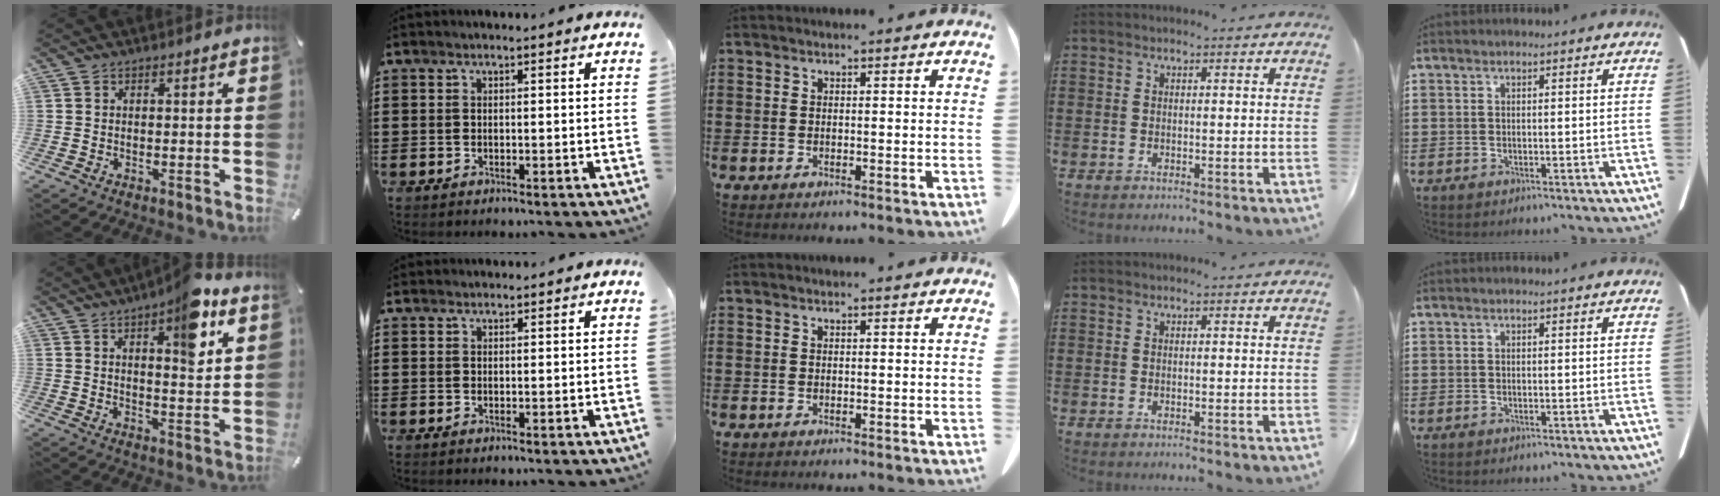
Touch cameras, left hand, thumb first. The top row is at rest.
{"thumb": {"total": 11.3, "force": [6.2, 4.0, 8.6], "torque": [-0.103, -0.032, 0.097]}, "index": {"total": 0.8, "force": [0.7, 0.2, 0.1], "torque": [-0.003, 0.001, 0.015]}}